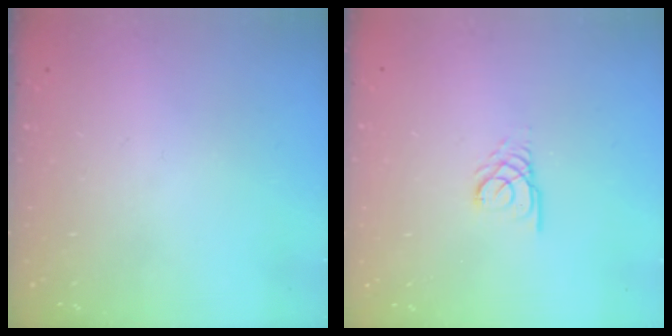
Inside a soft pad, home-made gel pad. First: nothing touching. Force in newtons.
{"total": 2.4, "press": 2.4, "slide": 0.1}